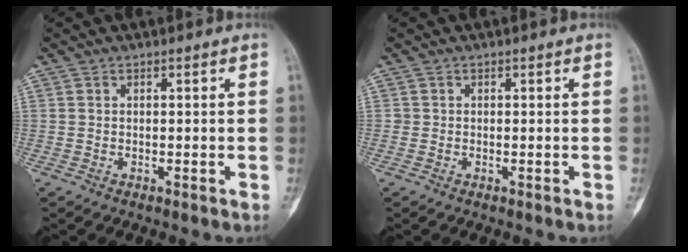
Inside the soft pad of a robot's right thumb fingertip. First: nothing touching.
{"total": 0.0}